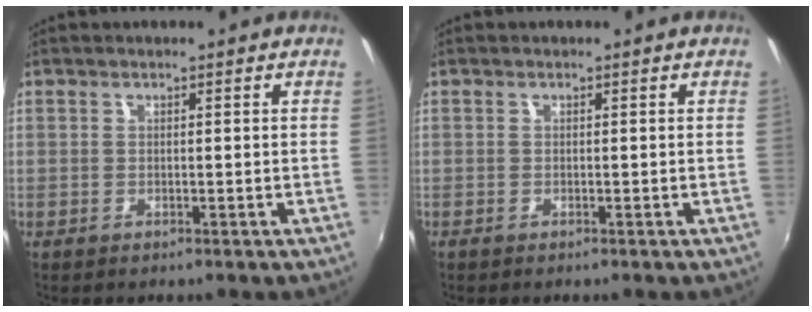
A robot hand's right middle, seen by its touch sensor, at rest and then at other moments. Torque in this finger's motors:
{"motor_torque": [-0.42, -0.02, 0.01, 0.00]}